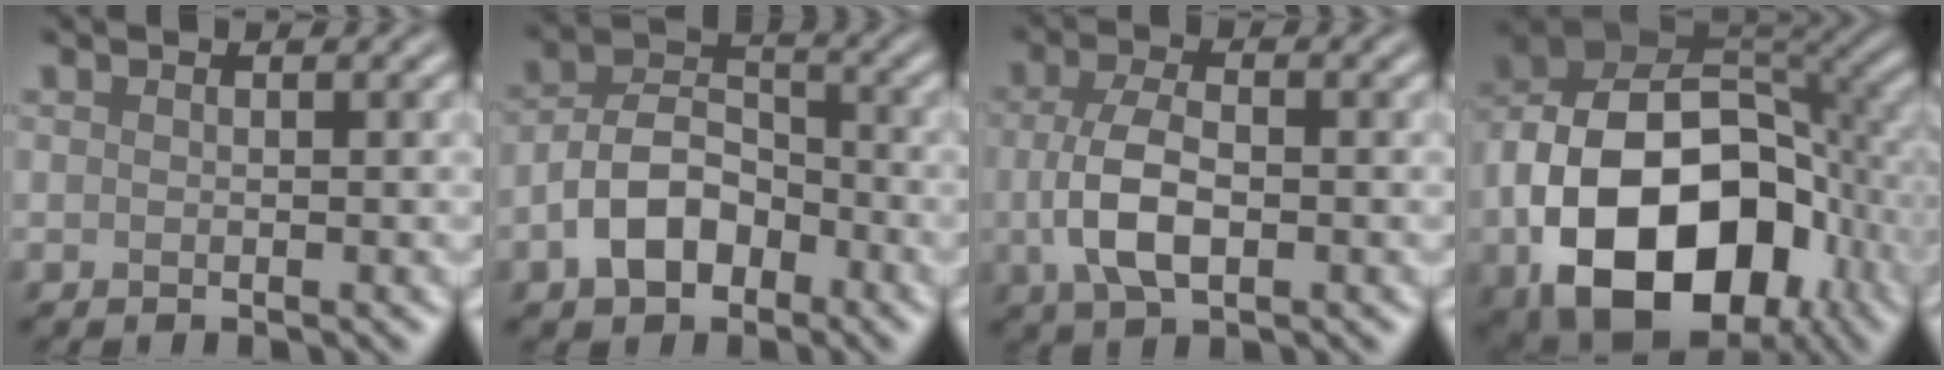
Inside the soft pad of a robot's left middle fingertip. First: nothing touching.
{"total": 5.8, "force": [-2.5, 3.7, 3.6], "torque": [-0.061, 0.006, -0.053]}
{"total": 4.9, "force": [-0.7, 2.4, 4.2], "torque": [-0.094, -0.003, -0.014]}
{"total": 16.7, "force": [-4.5, 11.2, 11.5], "torque": [-0.200, -0.020, -0.075]}